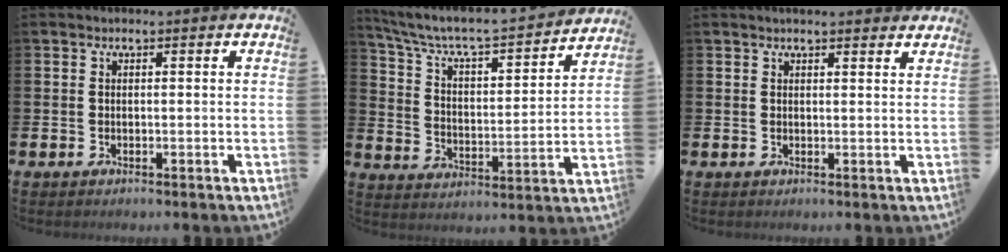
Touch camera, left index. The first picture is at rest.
{"total": 6.9, "force": [6.2, 1.3, 2.7], "torque": [-0.083, -0.049, 0.100]}
{"total": 1.7, "force": [1.7, 0.2, 0.2], "torque": [-0.005, -0.002, 0.031]}